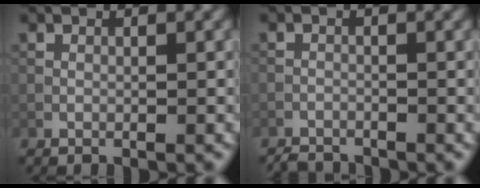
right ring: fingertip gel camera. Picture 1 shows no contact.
{"total": 2.0, "force": [-1.9, 0.5, 0.1], "torque": [0.001, -0.003, -0.039]}